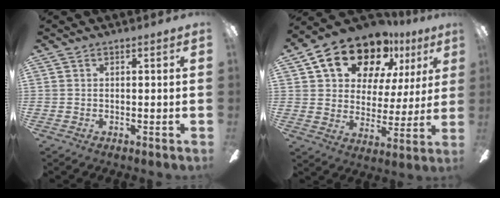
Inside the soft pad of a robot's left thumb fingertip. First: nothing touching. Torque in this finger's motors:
{"motor_torque": [0.59, 2.28, 1.35, -1.41, 0.11]}